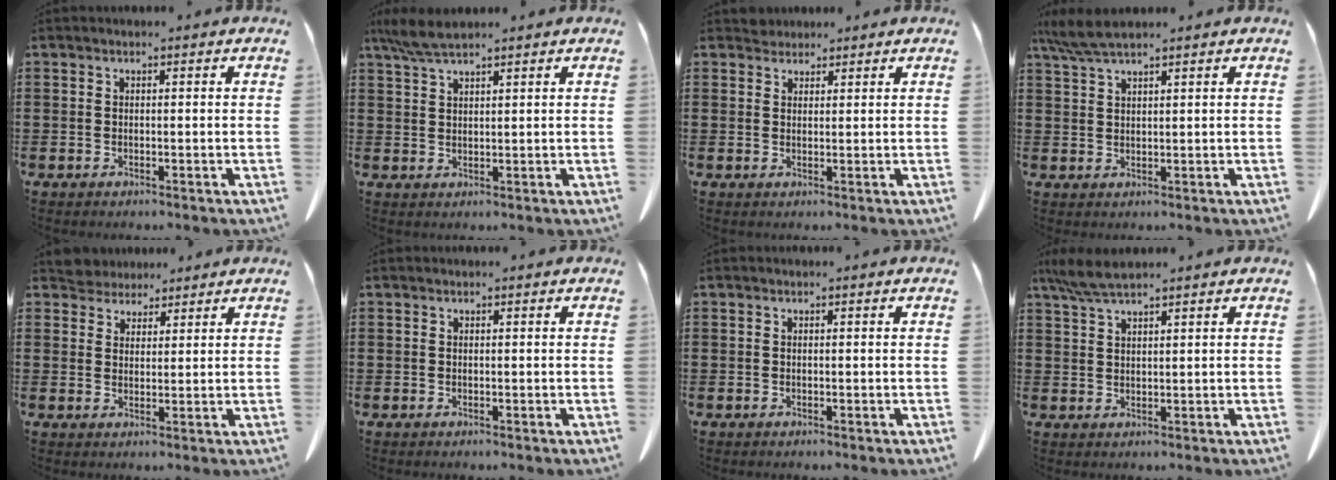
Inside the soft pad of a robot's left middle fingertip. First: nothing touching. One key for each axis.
{"total": 4.4, "fx": 3.5, "fy": 0.5, "fz": 2.7, "tx": -0.061, "ty": -0.003, "tz": 0.067}
{"total": 2.0, "fx": 1.9, "fy": 0.7, "fz": 0.0, "tx": 0.002, "ty": -0.001, "tz": 0.037}
{"total": 4.5, "fx": 3.6, "fy": 0.3, "fz": 2.7, "tx": -0.061, "ty": -0.003, "tz": 0.068}
{"total": 3.7, "fx": 3.5, "fy": 1.2, "fz": -0.1, "tx": -0.012, "ty": -0.006, "tz": 0.068}
{"total": 0.0}
{"total": 0.0}
{"total": 4.6, "fx": 3.7, "fy": 0.5, "fz": 2.8, "tx": -0.064, "ty": -0.004, "tz": 0.070}